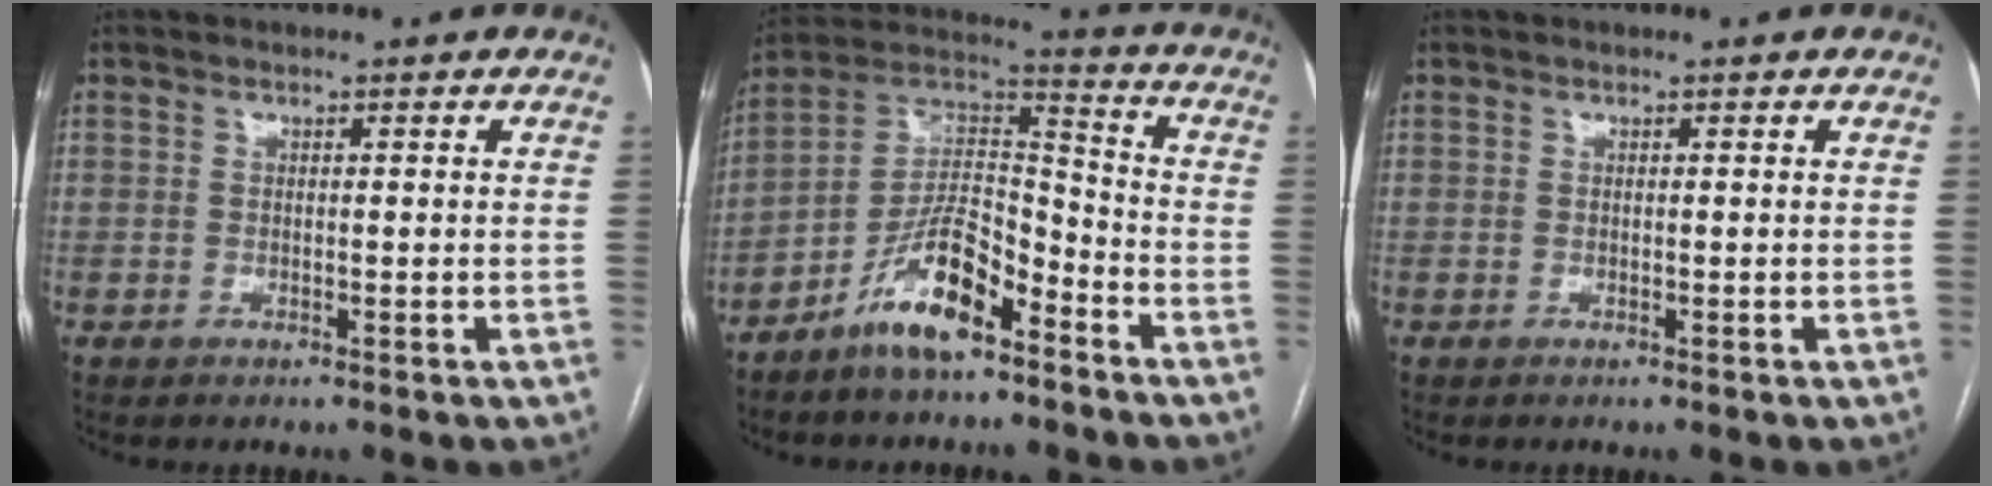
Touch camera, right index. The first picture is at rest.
{"total": 11.9, "force": [-7.9, 3.7, 8.1], "torque": [-0.162, 0.017, -0.146]}
{"total": 0.0}